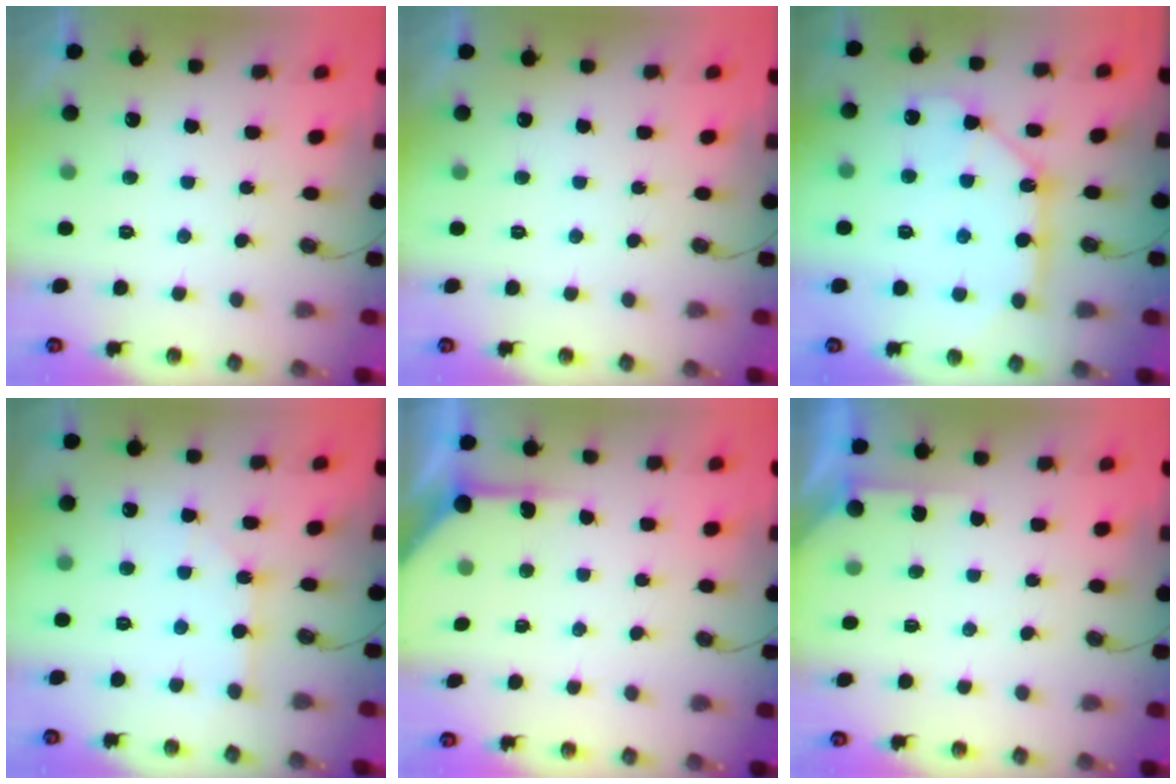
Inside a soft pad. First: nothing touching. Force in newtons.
{"total": 0.0}
{"total": 12.0, "press": 11.9, "slide": 1.2}
{"total": 1.8, "press": 1.8, "slide": 0.3}
{"total": 5.0, "press": 4.9, "slide": 0.3}
{"total": 2.8, "press": 2.8, "slide": 0.2}